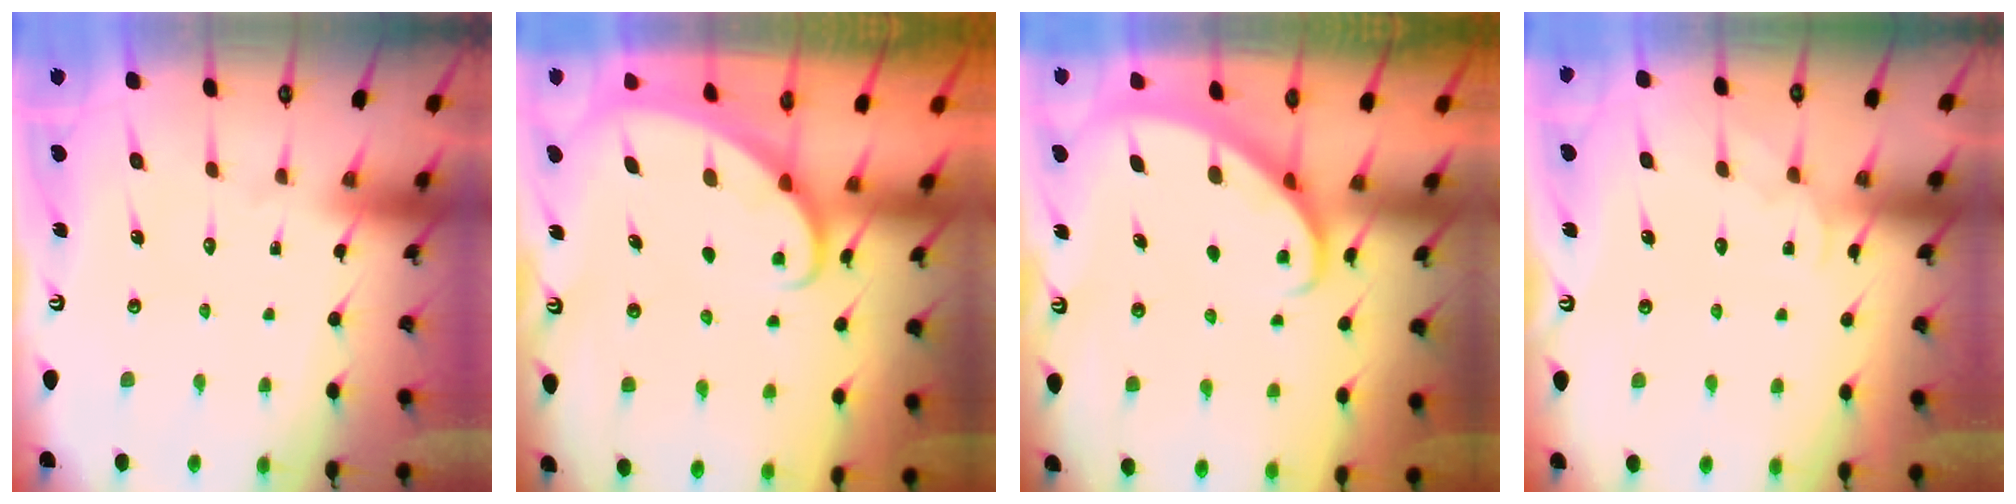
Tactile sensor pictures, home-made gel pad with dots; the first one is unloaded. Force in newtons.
{"total": 1.4, "press": 1.4, "slide": 0.1}
{"total": 2.3, "press": 2.3, "slide": 0.2}
{"total": 2.5, "press": 2.5, "slide": 0.4}